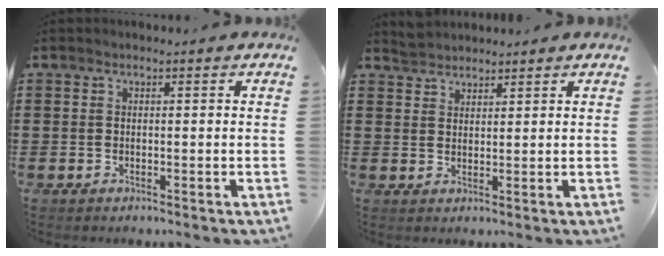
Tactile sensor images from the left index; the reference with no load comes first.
{"total": 2.2, "force": [2.2, 0.3, -0.3], "torque": [0.000, 0.002, 0.044]}